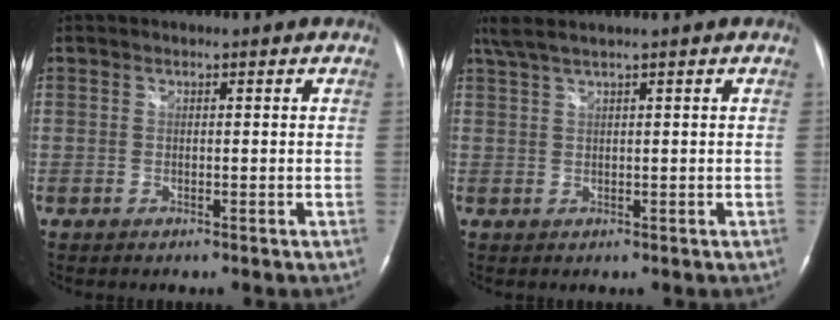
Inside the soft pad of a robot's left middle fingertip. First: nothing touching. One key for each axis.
{"total": 4.2, "fx": 3.1, "fy": -0.5, "fz": 2.8, "tx": -0.062, "ty": 0.031, "tz": 0.064}